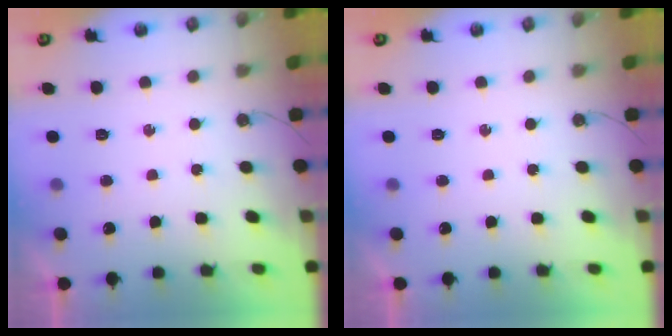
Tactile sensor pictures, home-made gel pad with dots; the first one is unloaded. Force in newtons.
{"total": 0.0}